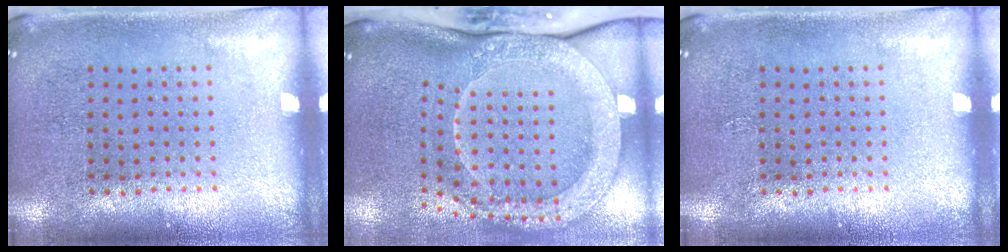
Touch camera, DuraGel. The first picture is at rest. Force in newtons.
{"total": 3.0, "press": 2.3, "slide": 1.9}
{"total": 0.0}